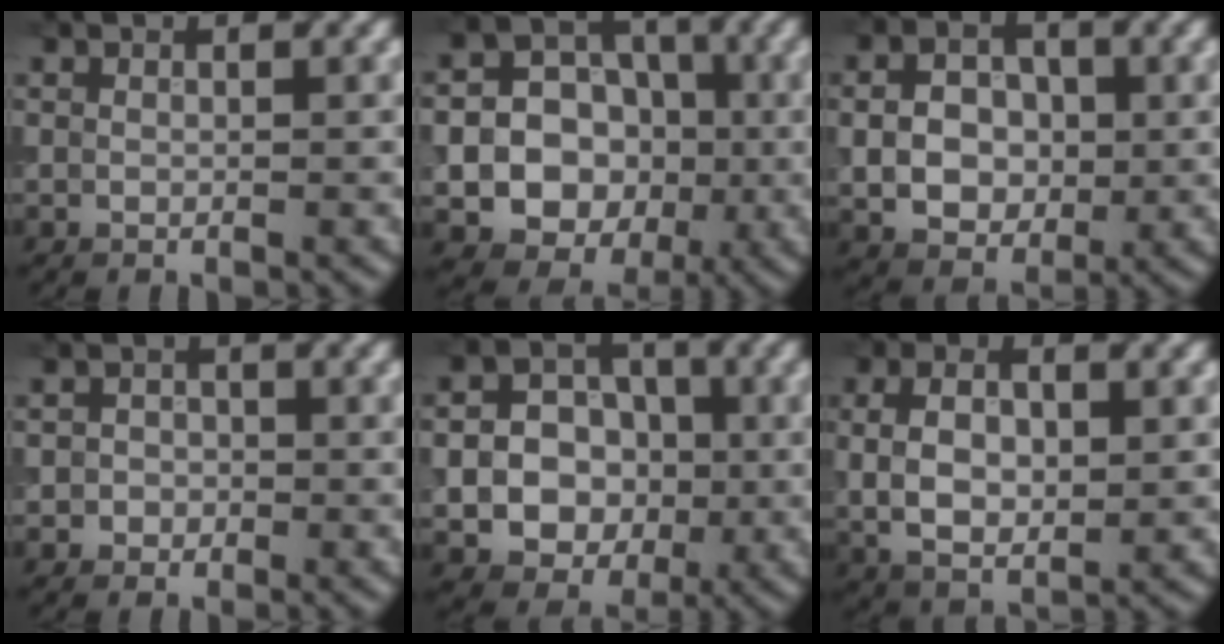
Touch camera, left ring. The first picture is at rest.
{"total": 13.8, "force": [-2.3, 12.6, 5.2], "torque": [-0.087, -0.009, -0.055]}
{"total": 5.6, "force": [-0.1, 4.2, 3.7], "torque": [-0.070, 0.001, -0.002]}
{"total": 1.7, "force": [-0.2, 1.7, 0.5], "torque": [0.015, 0.003, -0.018]}
{"total": 10.0, "force": [-1.3, 8.7, 4.7], "torque": [-0.069, -0.009, -0.035]}
{"total": 5.6, "force": [0.4, 3.2, 4.6], "torque": [-0.086, 0.000, 0.009]}